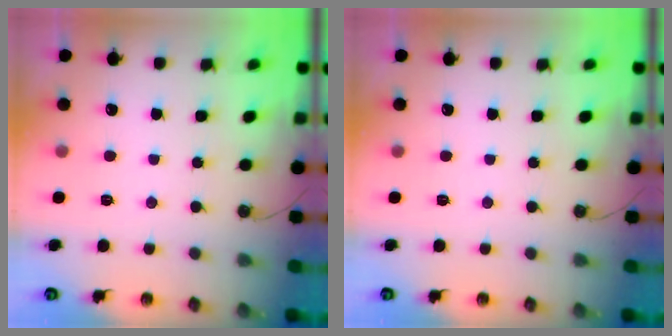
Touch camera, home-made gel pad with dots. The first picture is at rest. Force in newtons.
{"total": 0.0}